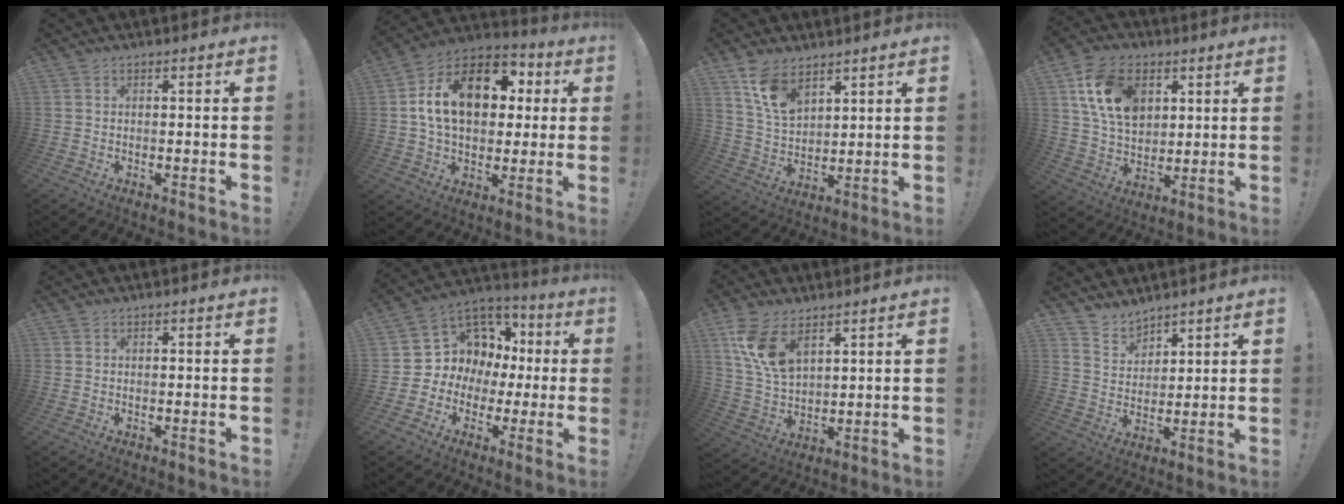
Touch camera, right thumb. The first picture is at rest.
{"total": 19.5, "force": [4.4, 13.1, 13.8], "torque": [-0.214, 0.003, 0.080]}
{"total": 10.5, "force": [7.1, 5.6, 5.2], "torque": [-0.104, -0.033, 0.141]}
{"total": 15.9, "force": [6.2, 10.9, 9.7], "torque": [-0.169, -0.009, 0.125]}
{"total": 0.0}
{"total": 9.6, "force": [0.9, 9.1, 2.7], "torque": [-0.034, -0.014, 0.038]}
{"total": 11.8, "force": [6.8, 6.4, 7.2], "torque": [-0.148, -0.028, 0.131]}
{"total": 6.6, "force": [5.9, 3.0, 0.5], "torque": [-0.016, -0.049, 0.114]}